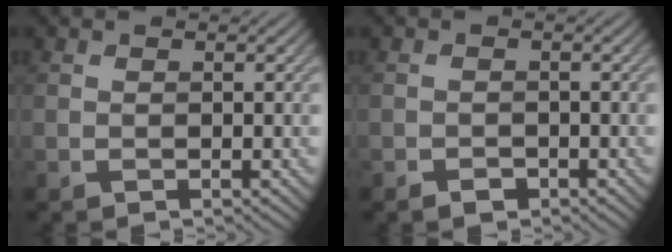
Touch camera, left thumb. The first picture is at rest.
{"total": 1.2, "force": [-1.0, 0.7, 0.3], "torque": [-0.003, 0.000, -0.019]}